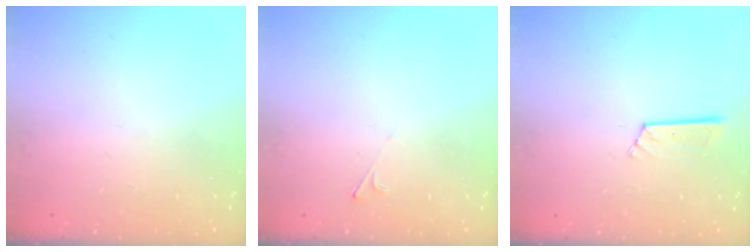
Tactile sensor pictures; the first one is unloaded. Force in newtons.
{"total": 1.9, "press": 1.9, "slide": 0.4}
{"total": 6.2, "press": 6.2, "slide": 0.4}